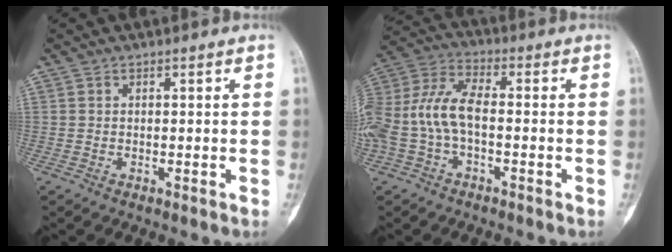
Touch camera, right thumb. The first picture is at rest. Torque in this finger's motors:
{"motor_torque": [0.37, 0.43, 0.68, -0.51, 0.15]}